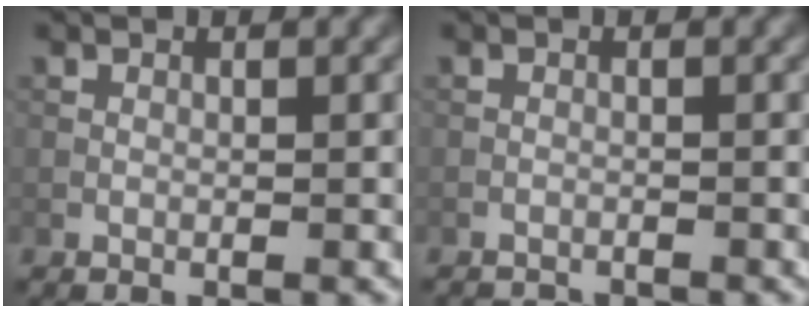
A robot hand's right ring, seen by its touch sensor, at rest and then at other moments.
{"total": 2.6, "force": [-2.6, 0.3, 0.3], "torque": [-0.013, -0.006, -0.042]}